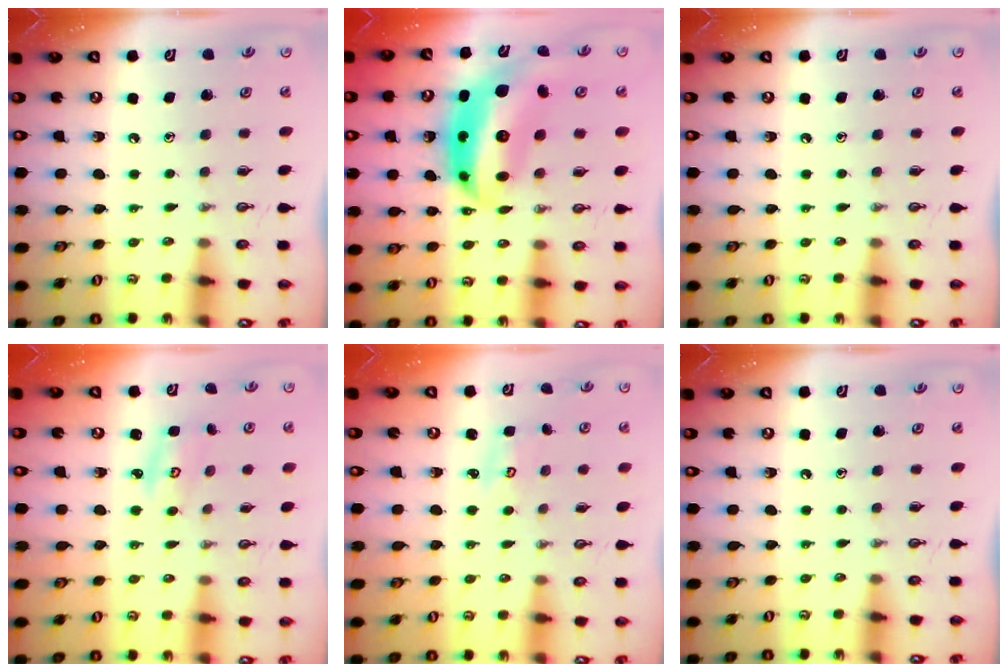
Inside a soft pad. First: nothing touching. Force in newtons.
{"total": 13.4, "press": 13.3, "slide": 1.4}
{"total": 0.0}
{"total": 2.9, "press": 2.9, "slide": 0.4}
{"total": 1.9, "press": 1.9, "slide": 0.2}
{"total": 0.0}